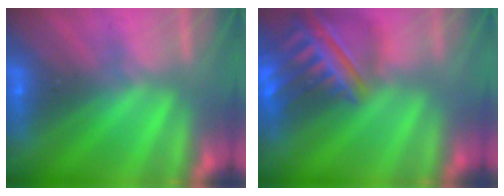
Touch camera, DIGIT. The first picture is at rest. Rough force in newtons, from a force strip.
{"total": 8.3}